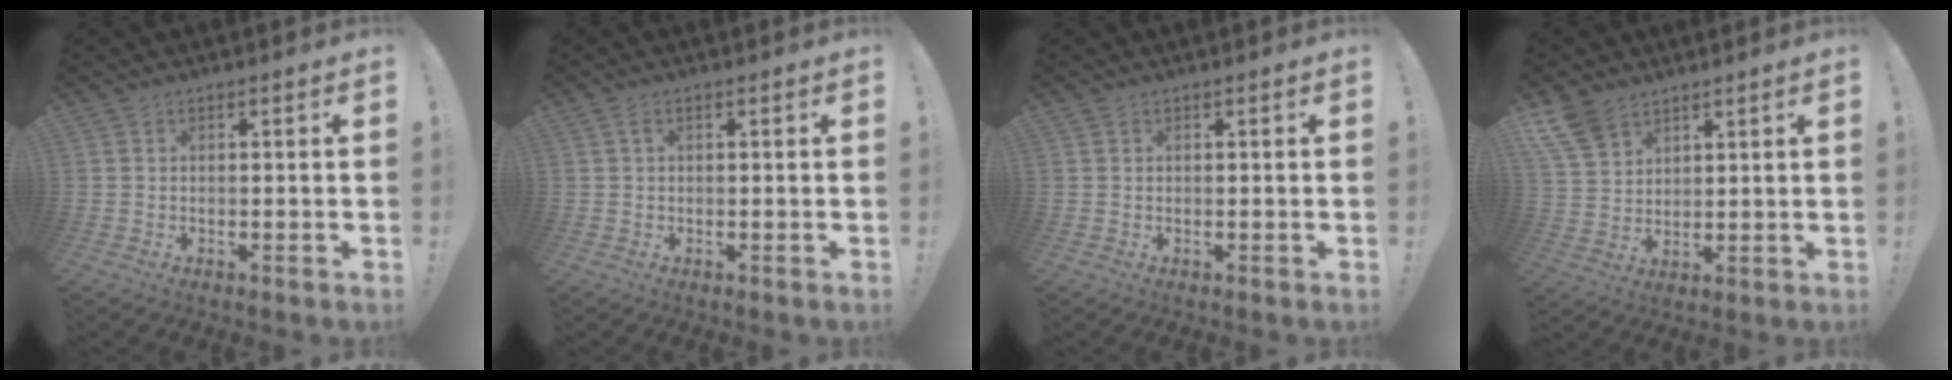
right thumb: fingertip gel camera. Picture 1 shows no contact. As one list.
[{"total": 1.2, "force": [0.3, 0.5, 1.0], "torque": [-0.018, 0.001, 0.004]}, {"total": 0.0}, {"total": 9.1, "force": [6.5, 5.3, 3.5], "torque": [-0.065, -0.032, 0.131]}]